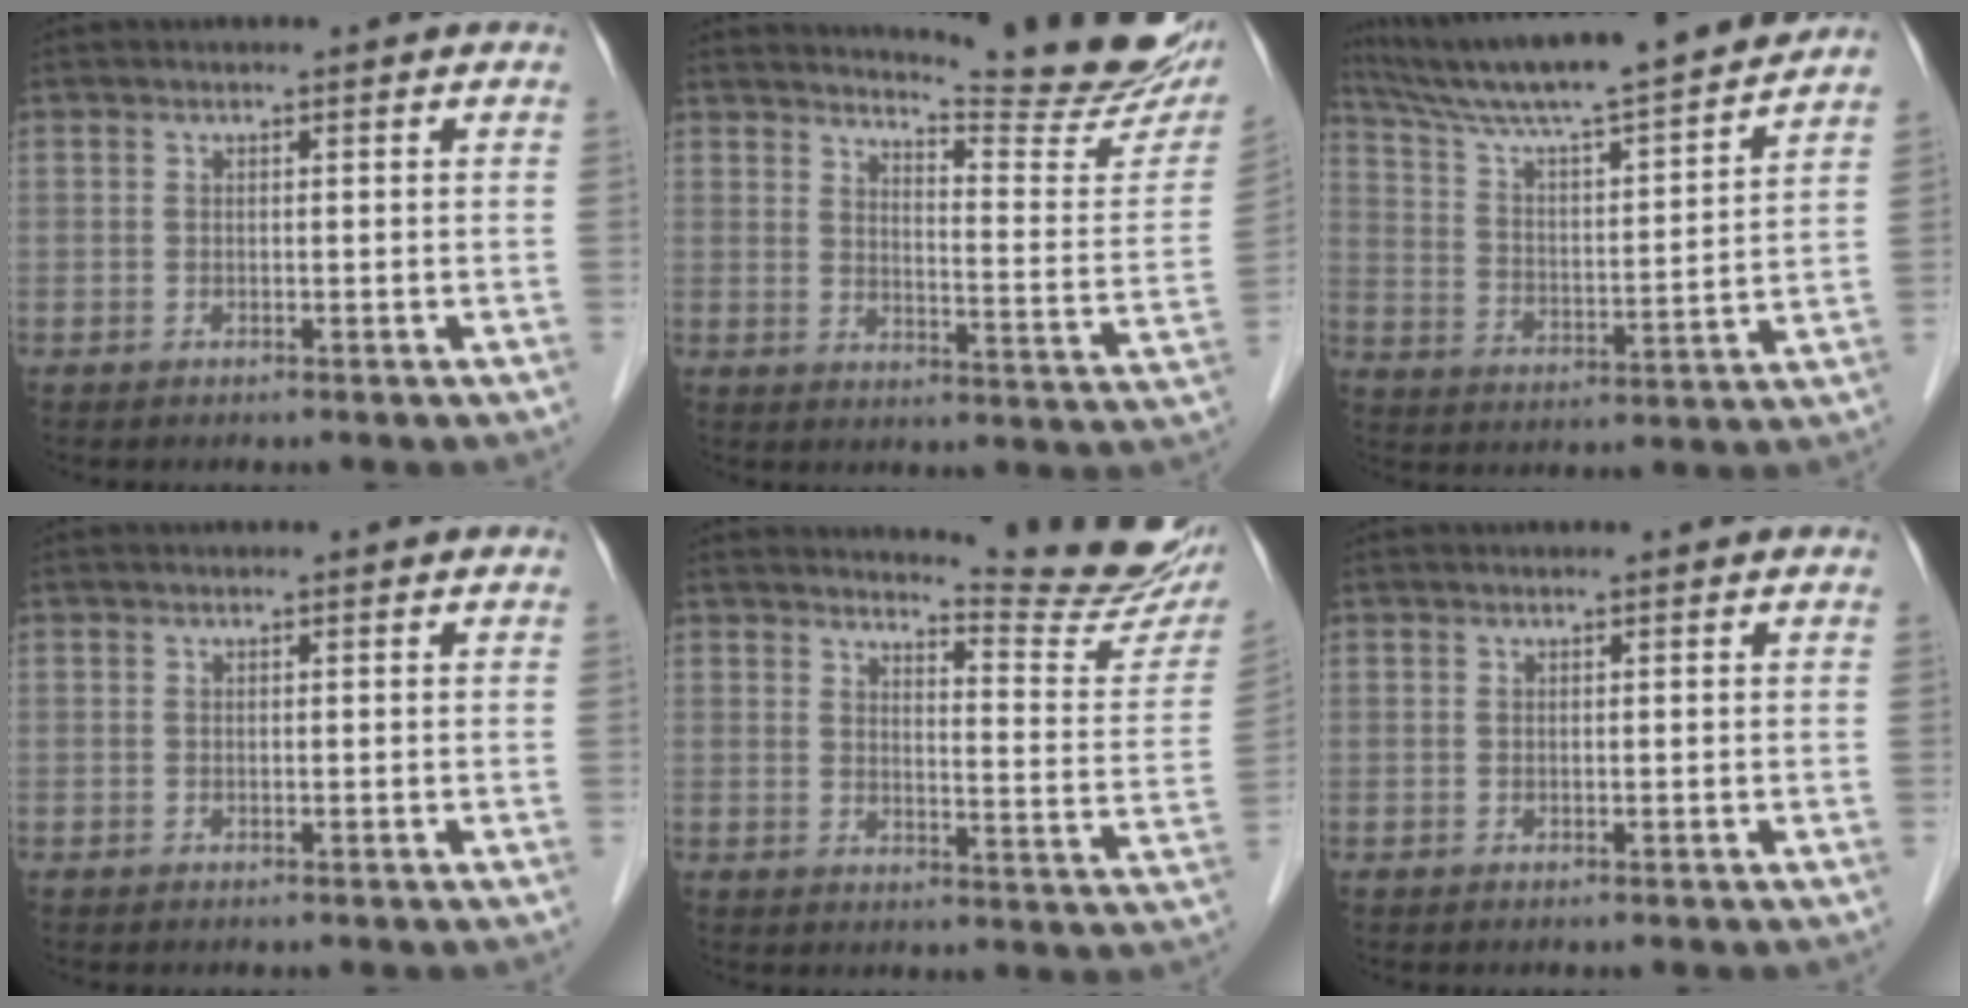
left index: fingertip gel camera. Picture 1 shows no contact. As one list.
[{"total": 19.9, "force": [18.2, 1.4, 8.0], "torque": [-0.108, -0.094, 0.215]}, {"total": 19.5, "force": [17.4, -0.2, 8.7], "torque": [-0.152, 0.001, 0.274]}, {"total": 0.5, "force": [0.5, 0.1, 0.1], "torque": [-0.005, 0.010, 0.004]}, {"total": 13.6, "force": [13.1, -0.2, 3.6], "torque": [-0.045, -0.087, 0.147]}, {"total": 1.0, "force": [1.0, 0.0, 0.3], "torque": [-0.011, 0.007, 0.012]}]